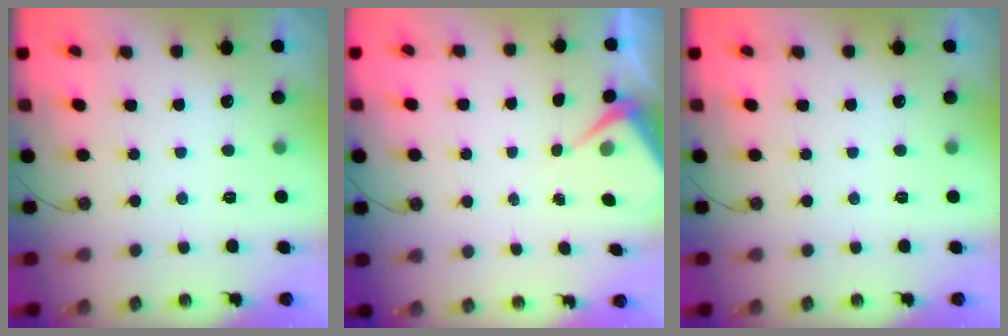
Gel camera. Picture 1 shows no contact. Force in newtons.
{"total": 3.7, "press": 3.6, "slide": 0.6}
{"total": 0.0}